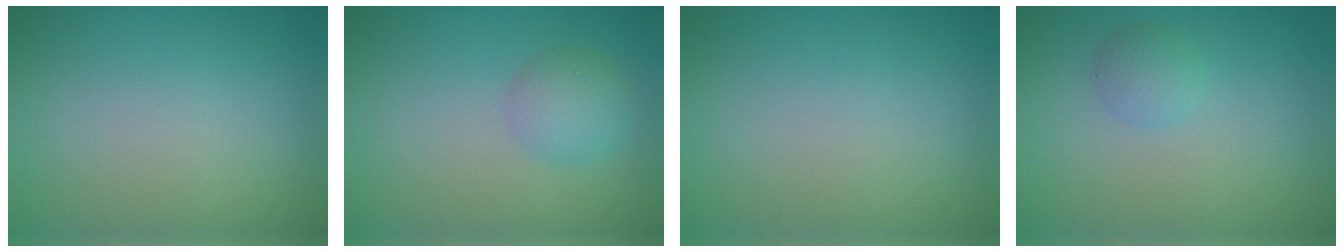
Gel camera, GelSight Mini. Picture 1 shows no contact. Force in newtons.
{"total": 2.6, "press": 2.6, "slide": 0.0}
{"total": 0.0}
{"total": 1.6, "press": 1.6, "slide": 0.1}